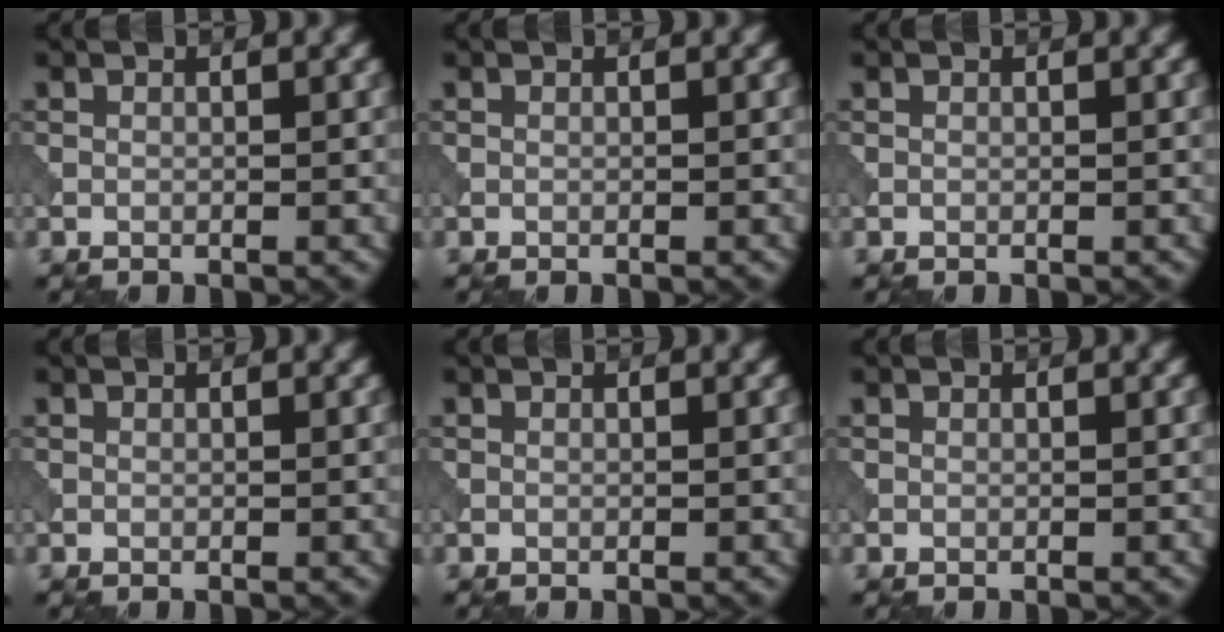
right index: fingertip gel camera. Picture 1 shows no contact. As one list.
[{"total": 0.0}, {"total": 0.0}, {"total": 0.0}, {"total": 0.0}, {"total": 0.0}]